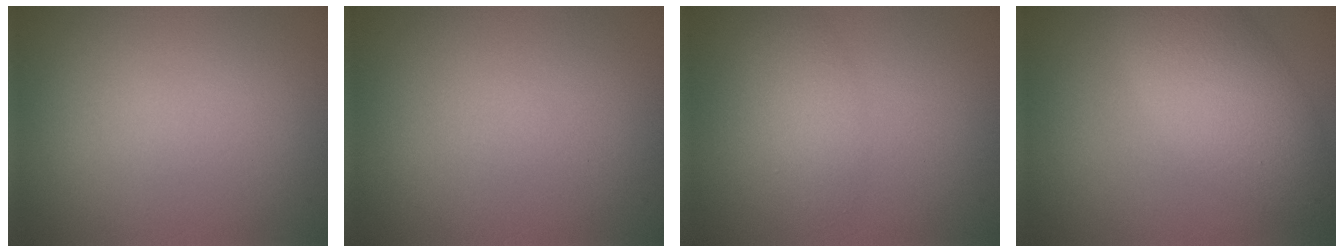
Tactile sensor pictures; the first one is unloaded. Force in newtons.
{"total": 0.0}
{"total": 2.3, "press": 2.3, "slide": 0.1}
{"total": 5.7, "press": 5.7, "slide": 0.4}